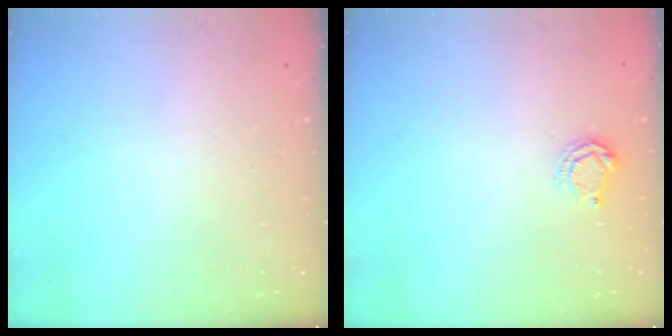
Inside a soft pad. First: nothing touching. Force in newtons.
{"total": 5.2, "press": 5.2, "slide": 0.7}